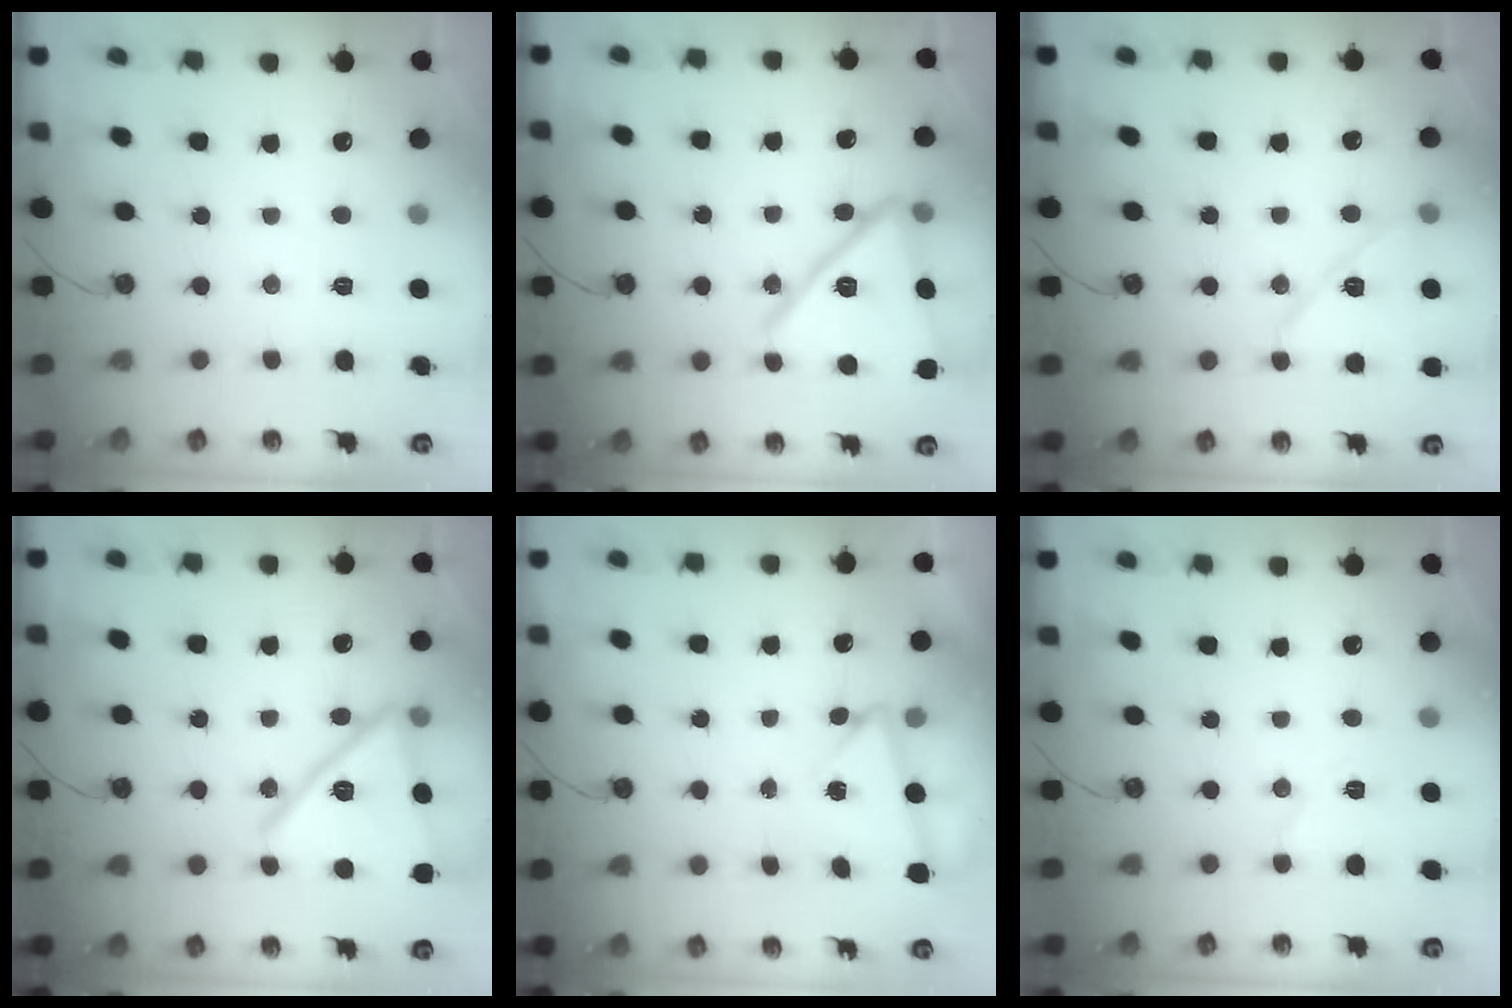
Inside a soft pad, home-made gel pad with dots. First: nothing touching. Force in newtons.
{"total": 20.0, "press": 19.9, "slide": 1.4}
{"total": 11.4, "press": 11.3, "slide": 1.0}
{"total": 20.3, "press": 20.2, "slide": 2.3}
{"total": 3.0, "press": 2.5, "slide": 1.8}
{"total": 5.8, "press": 5.2, "slide": 2.5}